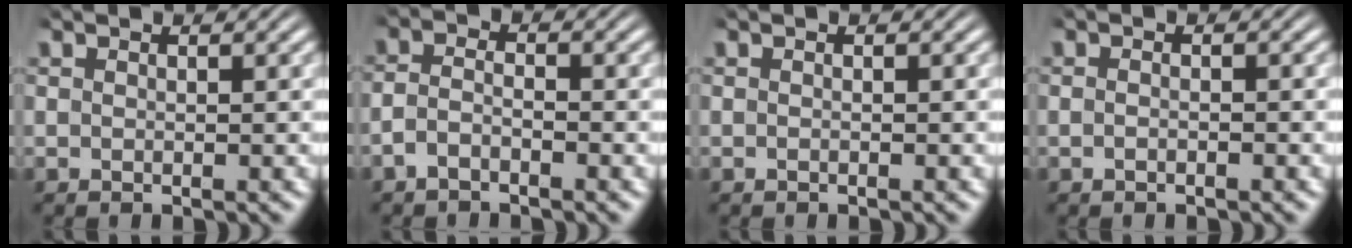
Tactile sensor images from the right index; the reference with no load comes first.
{"total": 2.6, "force": [-1.7, 1.4, 1.4], "torque": [-0.039, -0.010, -0.026]}
{"total": 0.0}
{"total": 0.9, "force": [-0.6, 0.1, 0.6], "torque": [-0.012, 0.005, -0.015]}